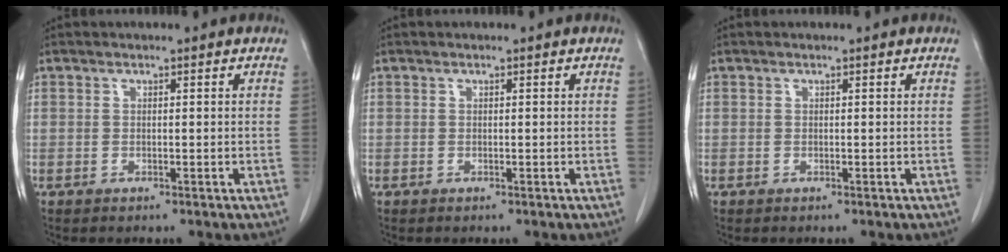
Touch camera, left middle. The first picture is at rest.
{"total": 0.0}
{"total": 0.0}